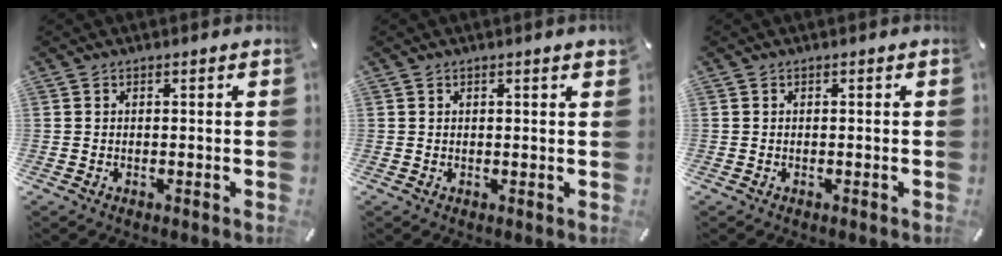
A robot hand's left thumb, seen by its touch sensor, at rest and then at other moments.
{"total": 1.0, "force": [0.6, 0.1, 0.8], "torque": [-0.017, 0.000, 0.010]}
{"total": 0.0}